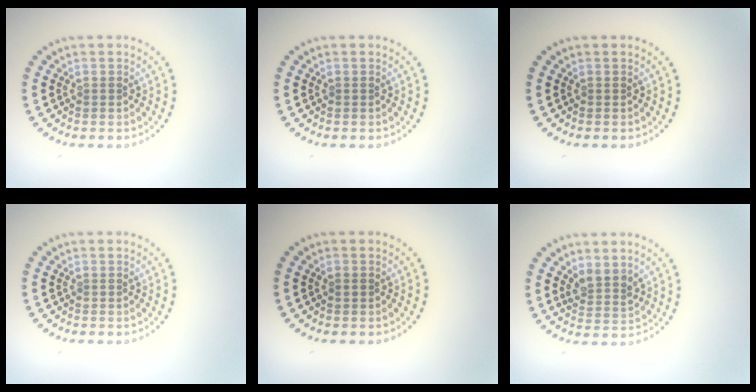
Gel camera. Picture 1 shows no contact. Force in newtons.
{"total": 0.0}
{"total": 0.0}
{"total": 0.0}
{"total": 0.7, "press": 0.7, "slide": 0.0}
{"total": 2.4, "press": 1.9, "slide": 1.5}